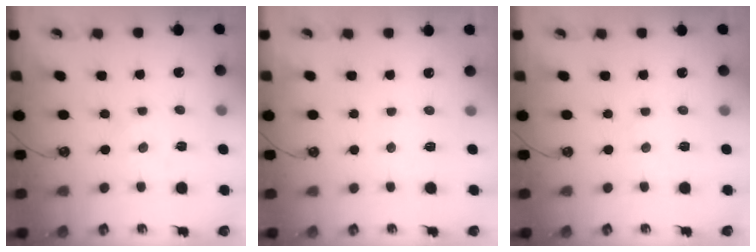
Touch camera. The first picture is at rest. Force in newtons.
{"total": 5.8, "press": 5.8, "slide": 0.8}
{"total": 1.1, "press": 1.0, "slide": 0.2}